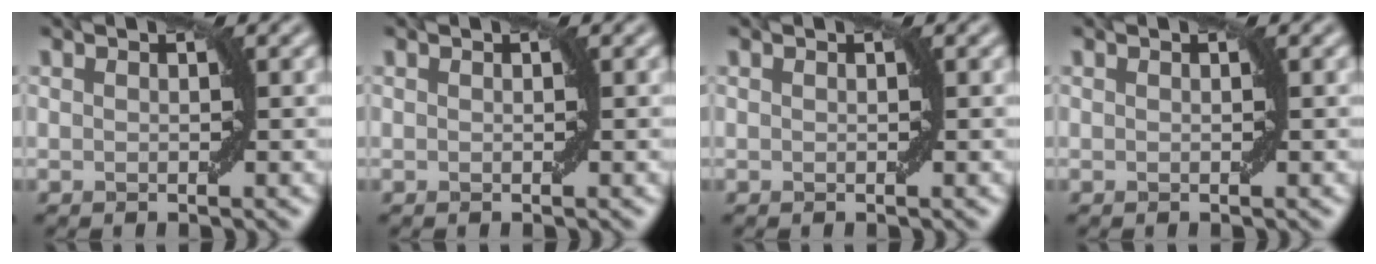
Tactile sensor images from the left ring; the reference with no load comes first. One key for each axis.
{"total": 0.0}
{"total": 0.0}
{"total": 0.0}